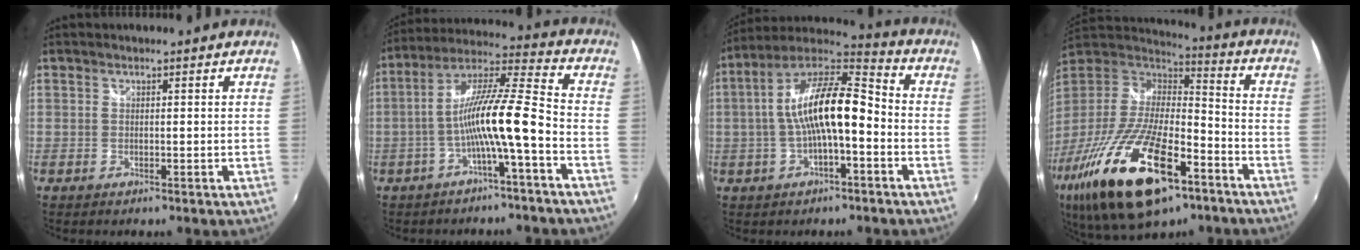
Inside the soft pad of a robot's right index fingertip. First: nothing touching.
{"total": 12.1, "force": [-4.3, 0.3, 11.3], "torque": [-0.220, 0.015, -0.076]}
{"total": 14.2, "force": [-1.7, 4.2, 13.5], "torque": [-0.252, 0.023, -0.032]}
{"total": 30.7, "force": [-16.2, 12.1, 23.0], "torque": [-0.464, -0.049, -0.274]}